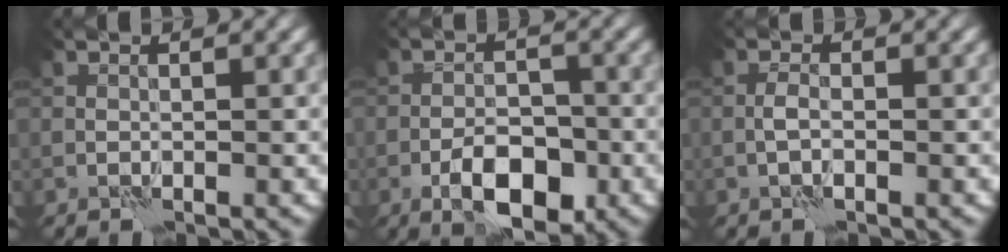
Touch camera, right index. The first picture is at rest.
{"total": 5.2, "force": [-2.6, 2.4, 3.8], "torque": [-0.056, 0.003, -0.048]}
{"total": 1.1, "force": [-0.5, 0.3, 0.9], "torque": [-0.022, 0.004, -0.013]}